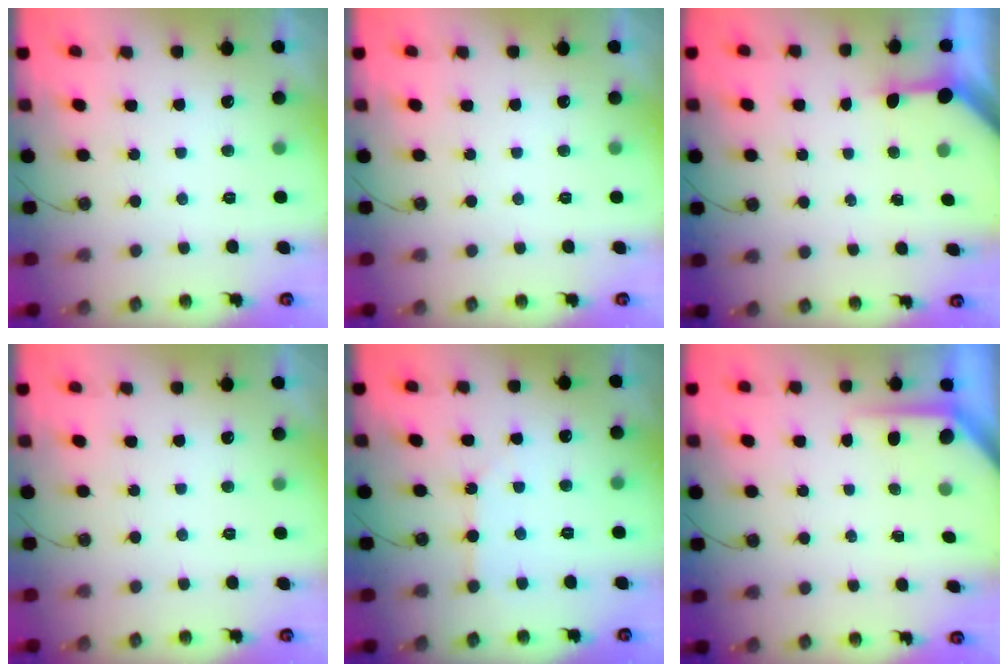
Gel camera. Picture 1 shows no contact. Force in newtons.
{"total": 0.0}
{"total": 3.5, "press": 3.5, "slide": 0.4}
{"total": 0.0}
{"total": 2.0, "press": 2.0, "slide": 0.1}
{"total": 4.9, "press": 4.9, "slide": 0.3}